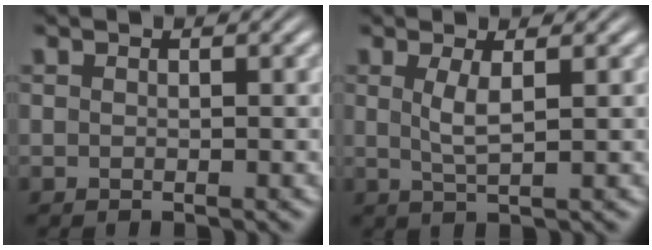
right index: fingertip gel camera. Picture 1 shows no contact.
{"total": 2.0, "force": [0.4, 0.0, 2.0], "torque": [-0.043, -0.012, 0.016]}